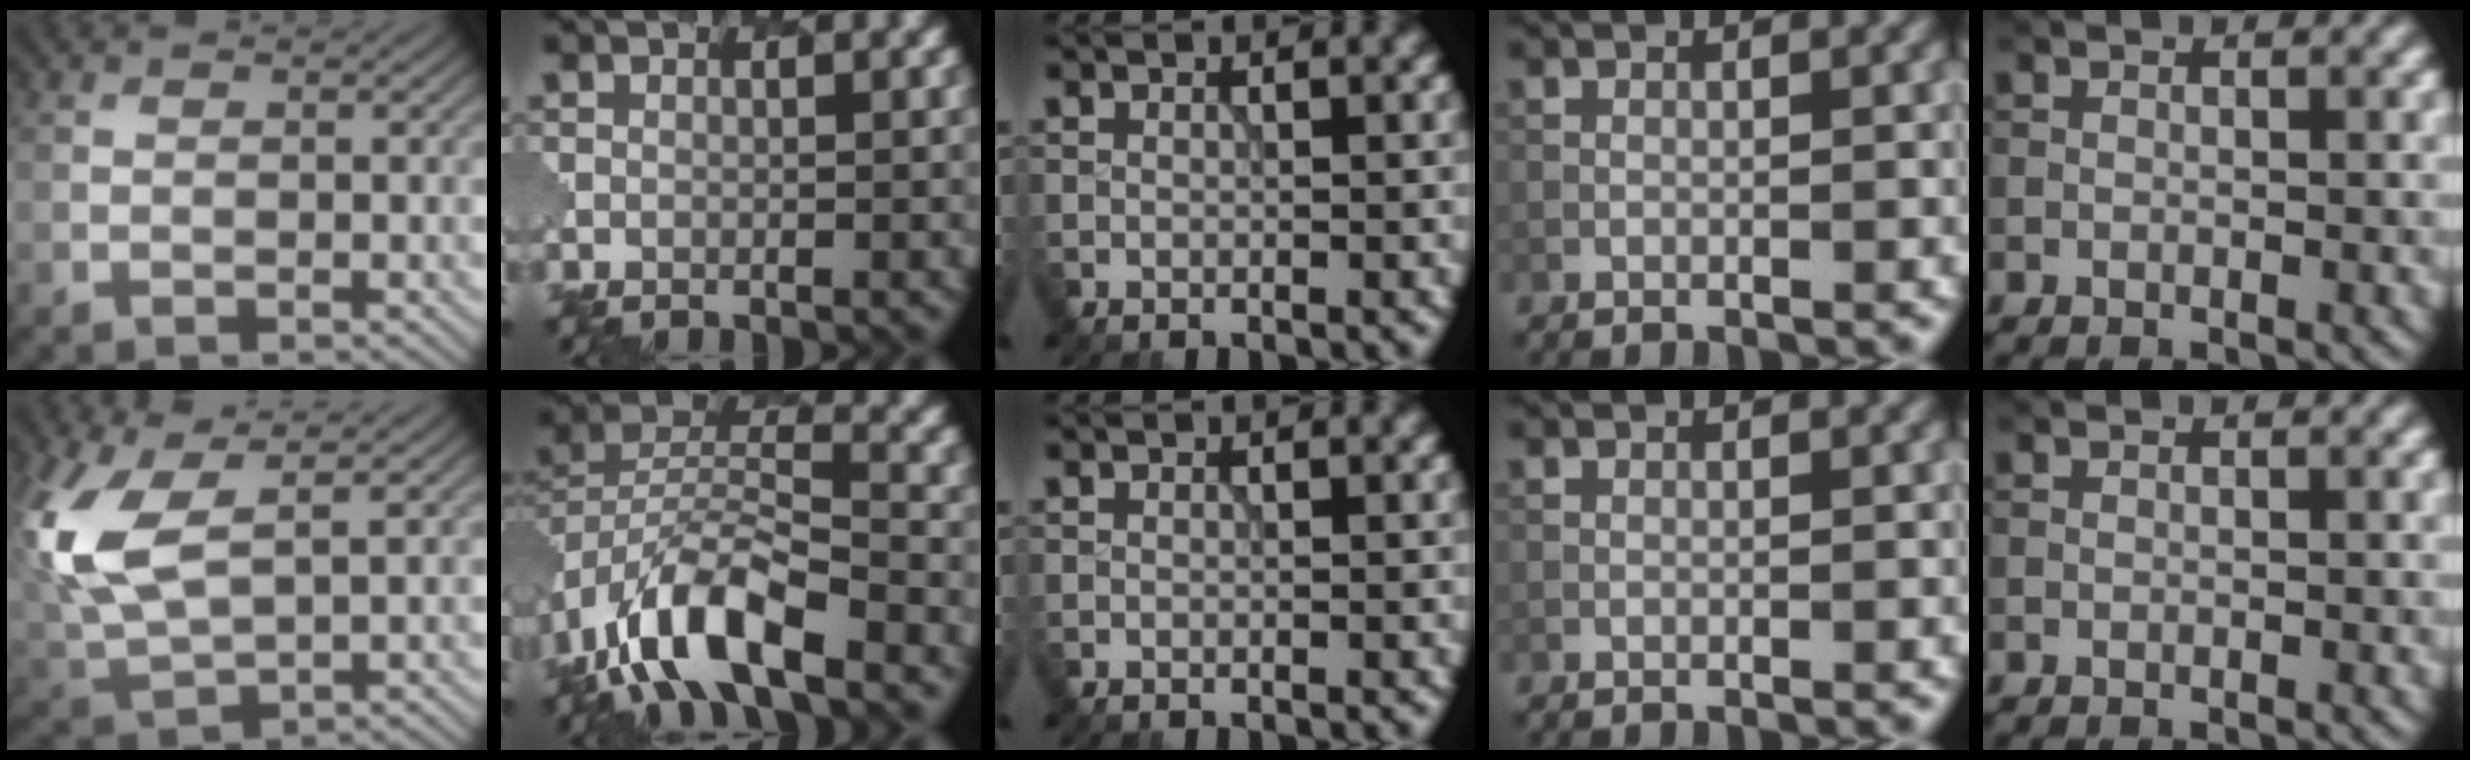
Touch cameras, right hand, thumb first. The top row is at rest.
{"thumb": {"total": 10.2, "force": [3.0, 5.0, 8.3], "torque": [-0.212, -0.003, 0.060]}, "index": {"total": 9.7, "force": [-6.0, 3.7, 6.6], "torque": [-0.124, 0.002, -0.119]}}